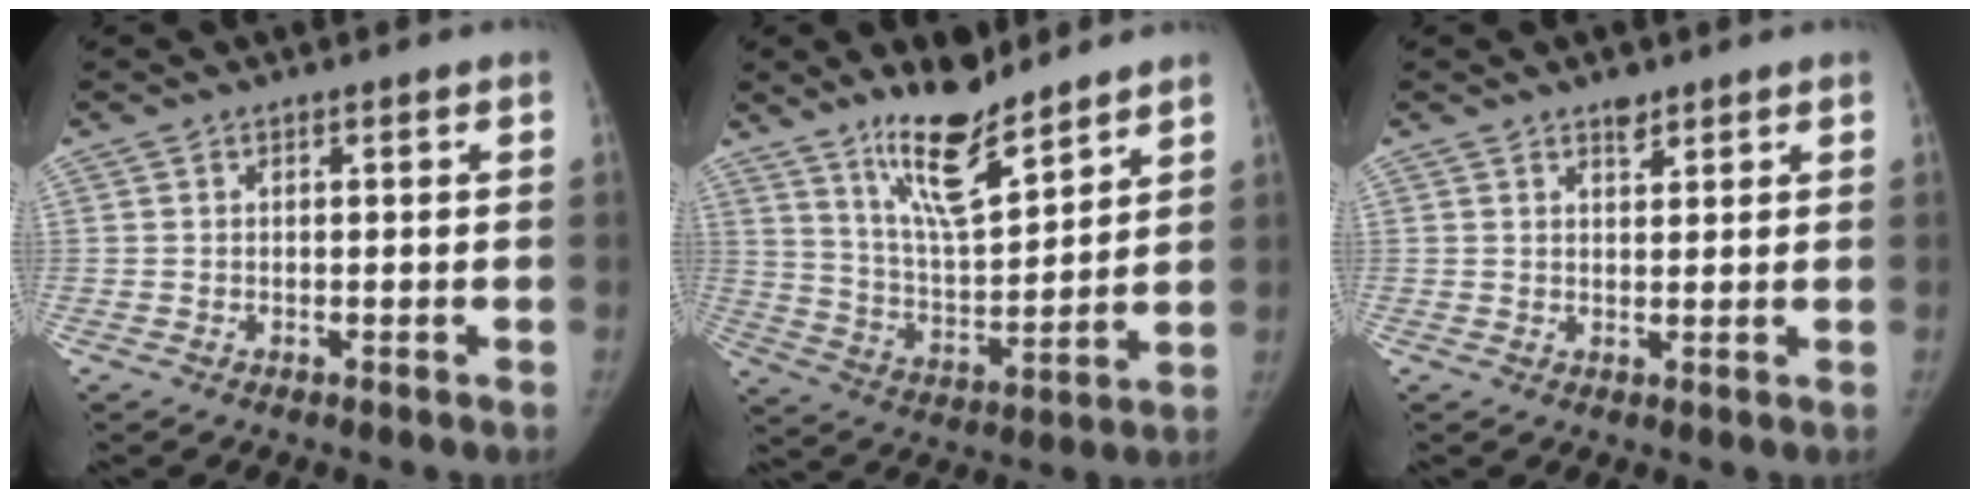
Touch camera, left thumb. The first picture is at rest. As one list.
[{"total": 14.6, "force": [10.9, 4.0, 8.8], "torque": [-0.130, -0.078, 0.201]}, {"total": 2.4, "force": [1.8, 1.1, 1.0], "torque": [-0.006, -0.011, 0.028]}]